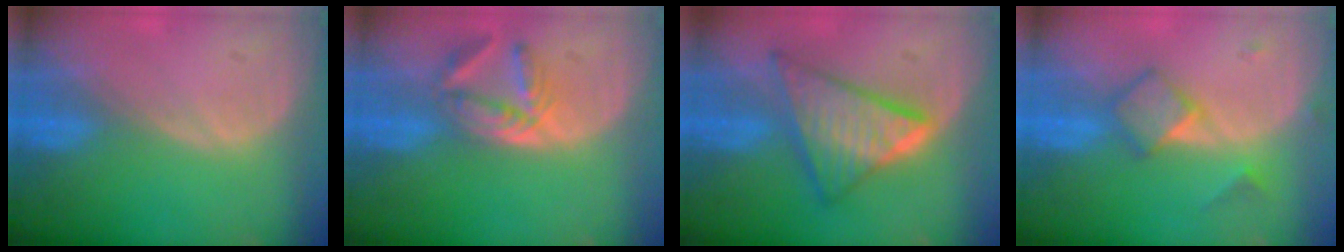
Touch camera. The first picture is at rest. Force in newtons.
{"total": 5.7, "press": 5.3, "slide": 2.3}
{"total": 9.0, "press": 9.0, "slide": 0.6}
{"total": 4.9, "press": 4.7, "slide": 1.4}